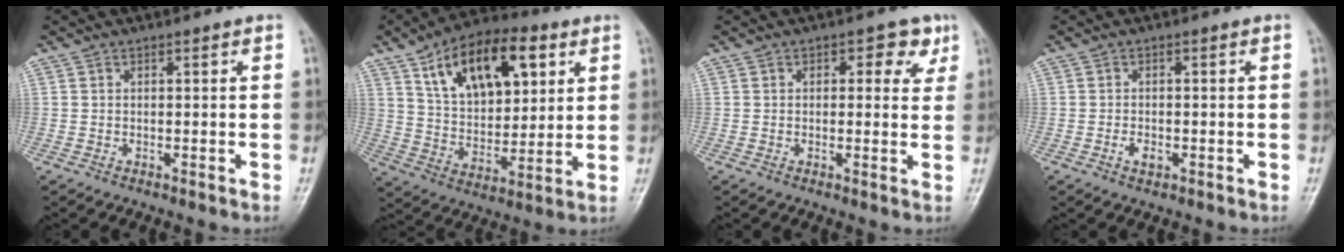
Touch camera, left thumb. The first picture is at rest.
{"total": 19.3, "force": [8.5, 10.3, 13.9], "torque": [-0.178, -0.024, 0.146]}
{"total": 5.0, "force": [2.0, 3.2, 3.3], "torque": [-0.005, -0.003, 0.014]}
{"total": 2.2, "force": [-0.8, 1.3, 1.5], "torque": [-0.022, 0.004, -0.014]}